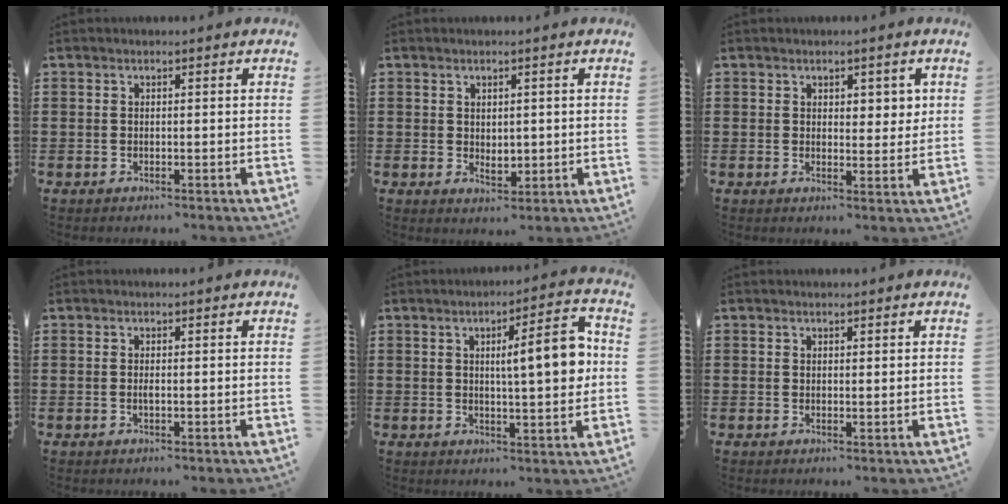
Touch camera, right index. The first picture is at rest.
{"total": 2.1, "force": [0.6, 1.4, 1.4], "torque": [-0.021, 0.001, 0.009]}
{"total": 2.4, "force": [1.4, 1.6, 1.1], "torque": [-0.009, 0.002, 0.022]}
{"total": 0.7, "force": [-0.3, -0.1, 0.7], "torque": [-0.014, -0.008, -0.003]}
{"total": 8.7, "force": [1.5, 1.8, 8.4], "torque": [-0.125, -0.010, 0.016]}
{"total": 0.5, "force": [0.4, 0.3, 0.0], "torque": [-0.002, 0.003, 0.009]}